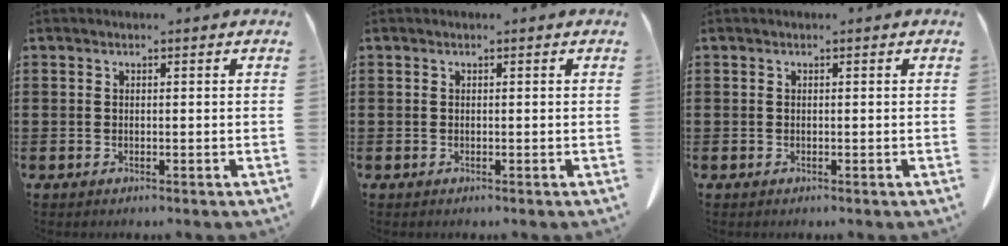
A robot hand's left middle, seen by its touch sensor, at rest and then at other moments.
{"total": 0.0}
{"total": 0.0}